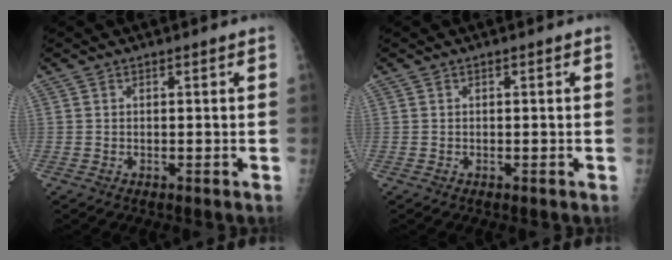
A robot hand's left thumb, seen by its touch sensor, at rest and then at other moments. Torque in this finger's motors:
{"motor_torque": [0.01, 0.01, 0.00, 0.00, 0.00]}